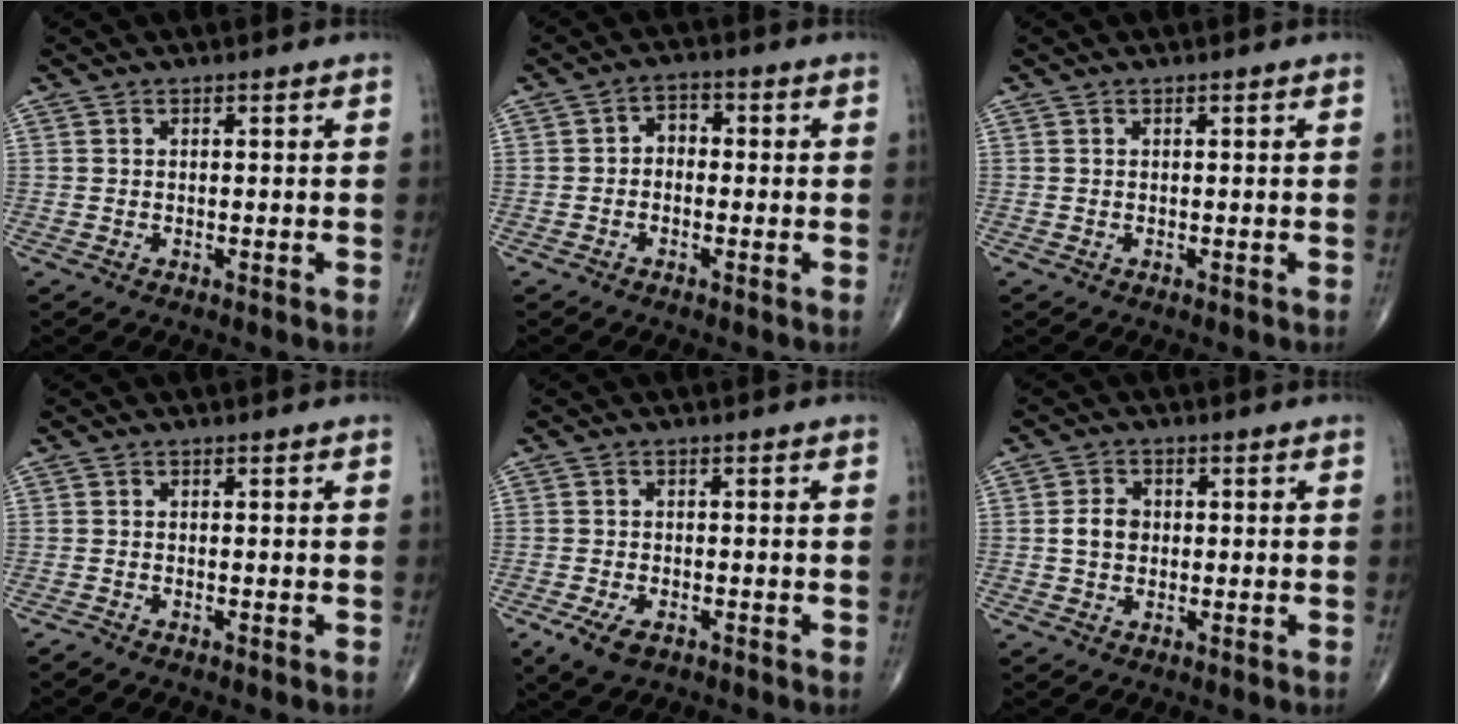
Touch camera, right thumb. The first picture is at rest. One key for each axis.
{"total": 3.3, "fx": -0.4, "fy": 2.5, "fz": 2.1, "tx": -0.015, "ty": 0.017, "tz": -0.020}
{"total": 0.0}
{"total": 0.7, "fx": -0.6, "fy": 0.1, "fz": 0.2, "tx": -0.010, "ty": -0.002, "tz": -0.015}
{"total": 4.8, "fx": -2.5, "fy": 2.5, "fz": 3.2, "tx": -0.066, "ty": 0.000, "tz": -0.042}
{"total": 4.0, "fx": 0.0, "fy": 3.2, "fz": 2.4, "tx": -0.036, "ty": 0.008, "tz": -0.004}